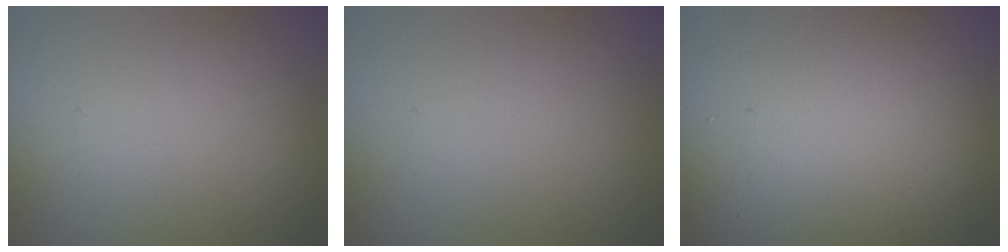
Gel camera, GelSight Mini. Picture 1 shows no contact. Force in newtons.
{"total": 0.0}
{"total": 19.8, "press": 19.7, "slide": 1.2}